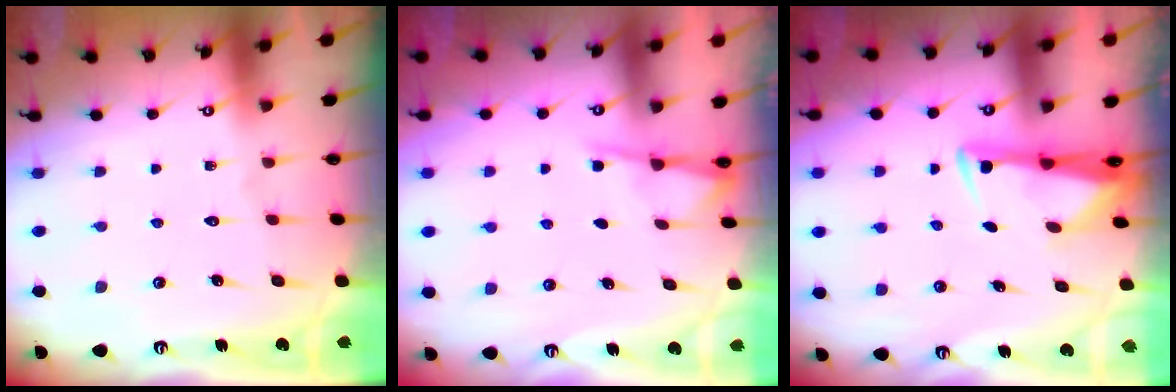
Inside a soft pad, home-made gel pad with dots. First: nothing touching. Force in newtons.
{"total": 1.8, "press": 1.7, "slide": 0.4}
{"total": 2.9, "press": 2.8, "slide": 0.9}